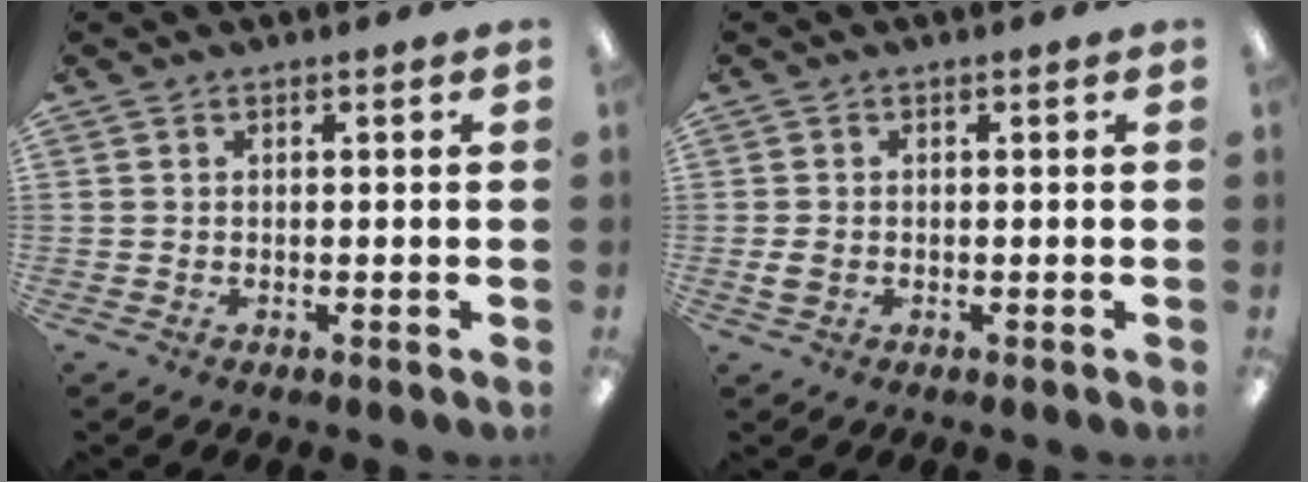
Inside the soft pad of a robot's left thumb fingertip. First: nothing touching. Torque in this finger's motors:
{"motor_torque": [0.03, 0.03, 0.18, -0.07, -0.01]}